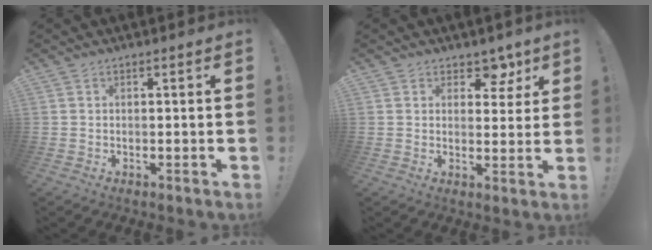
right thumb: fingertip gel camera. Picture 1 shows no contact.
{"total": 6.0, "force": [4.0, 4.2, 1.7], "torque": [-0.005, -0.033, 0.074]}